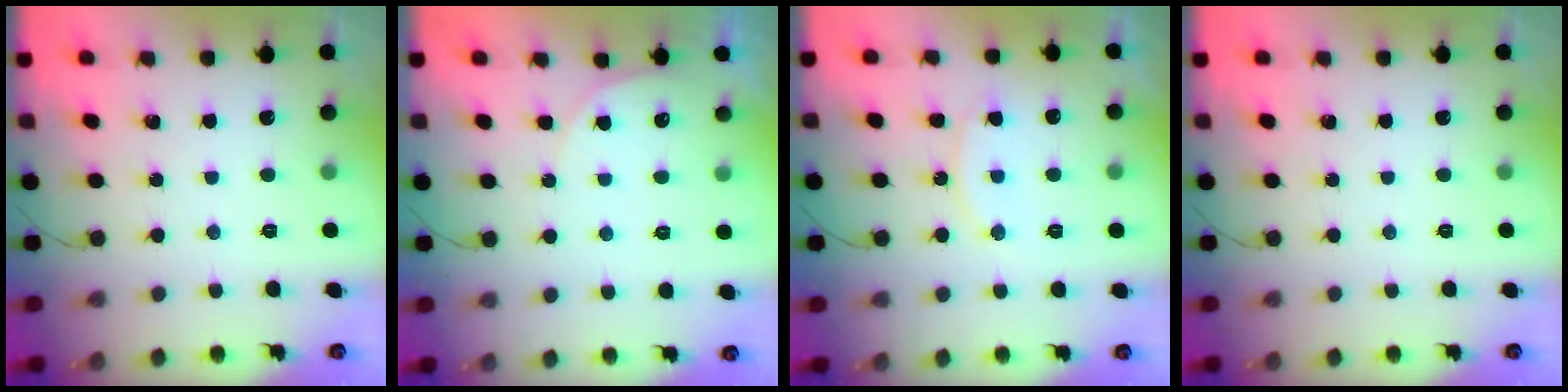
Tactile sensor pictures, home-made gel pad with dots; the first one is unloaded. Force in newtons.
{"total": 4.4, "press": 4.4, "slide": 0.4}
{"total": 10.2, "press": 10.2, "slide": 0.8}
{"total": 0.0}